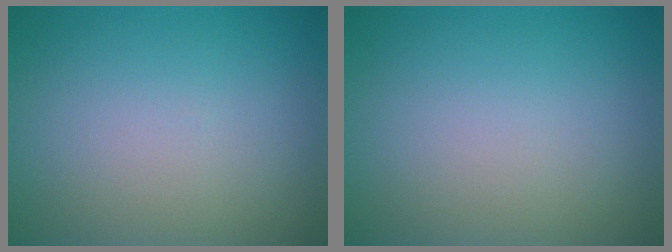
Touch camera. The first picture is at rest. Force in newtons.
{"total": 0.0}